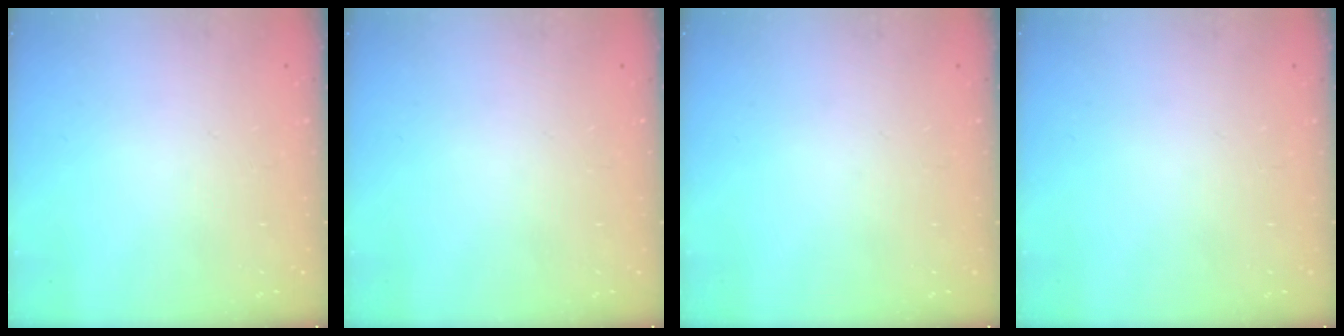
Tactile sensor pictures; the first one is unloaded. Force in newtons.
{"total": 0.0}
{"total": 0.0}
{"total": 0.0}